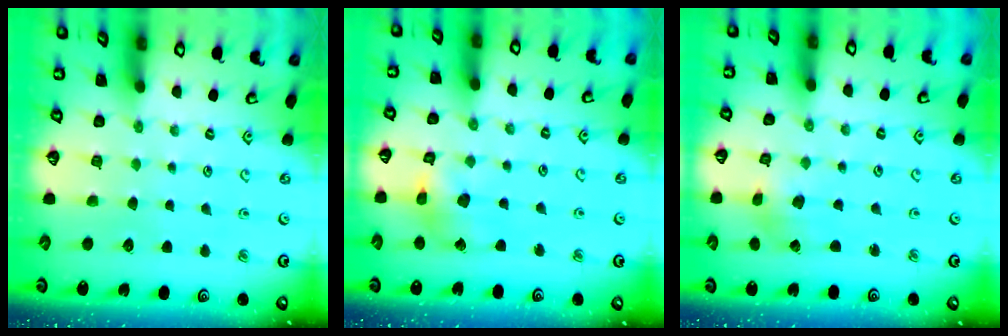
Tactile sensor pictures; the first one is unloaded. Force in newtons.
{"total": 8.6, "press": 8.5, "slide": 0.9}
{"total": 2.6, "press": 2.5, "slide": 0.5}